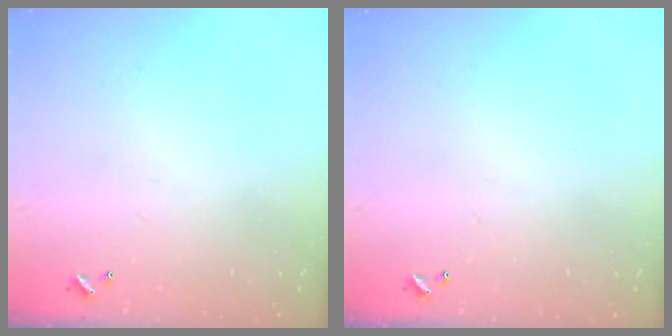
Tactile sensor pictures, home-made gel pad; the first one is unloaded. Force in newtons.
{"total": 0.0}